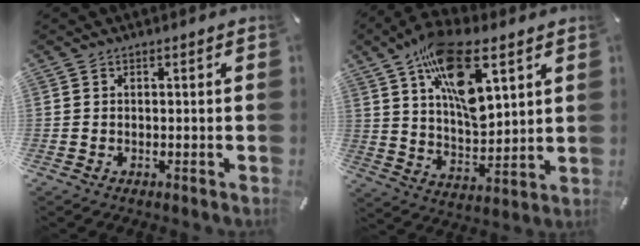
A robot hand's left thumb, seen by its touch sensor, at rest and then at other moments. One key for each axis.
{"total": 17.2, "fx": 8.4, "fy": 8.2, "fz": 12.5, "tx": -0.212, "ty": -0.016, "tz": 0.146}